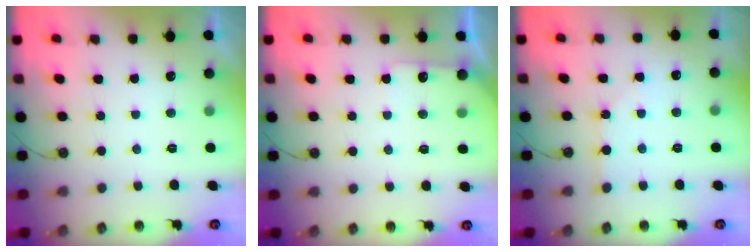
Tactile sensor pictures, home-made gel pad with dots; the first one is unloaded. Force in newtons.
{"total": 4.6, "press": 4.5, "slide": 0.5}
{"total": 1.5, "press": 1.5, "slide": 0.2}